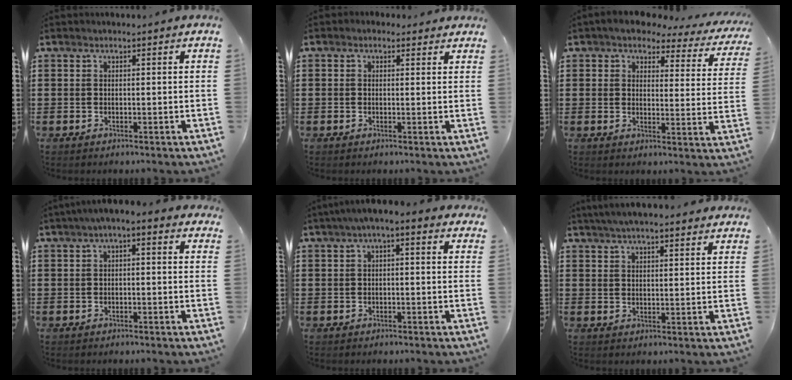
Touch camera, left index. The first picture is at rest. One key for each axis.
{"total": 1.1, "fx": 0.6, "fy": 0.9, "fz": 0.3, "tx": -0.009, "ty": 0.006, "tz": 0.011}
{"total": 3.9, "fx": 3.5, "fy": 1.2, "fz": 1.3, "tx": -0.038, "ty": -0.023, "tz": 0.055}
{"total": 1.9, "fx": -0.3, "fy": 0.5, "fz": 1.8, "tx": -0.031, "ty": 0.004, "tz": -0.008}
{"total": 2.1, "fx": 0.1, "fy": 0.5, "fz": 2.0, "tx": -0.036, "ty": 0.004, "tz": -0.001}
{"total": 4.6, "fx": 4.2, "fy": 0.4, "fz": 1.8, "tx": -0.046, "ty": -0.003, "tz": 0.076}